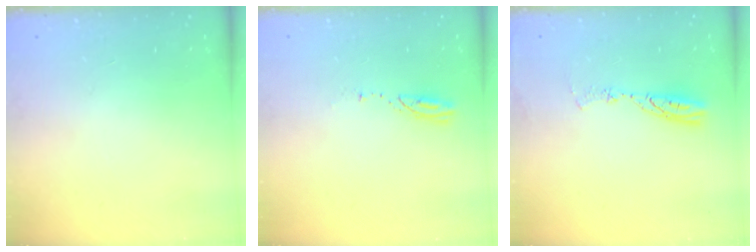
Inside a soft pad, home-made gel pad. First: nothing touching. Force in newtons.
{"total": 2.9, "press": 2.9, "slide": 0.2}
{"total": 7.3, "press": 7.3, "slide": 0.8}